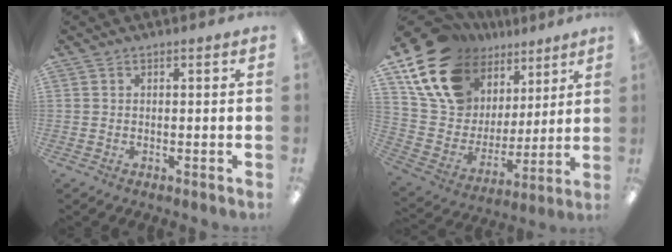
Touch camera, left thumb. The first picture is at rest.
{"total": 19.9, "force": [13.1, 12.4, 8.5], "torque": [-0.179, -0.065, 0.251]}